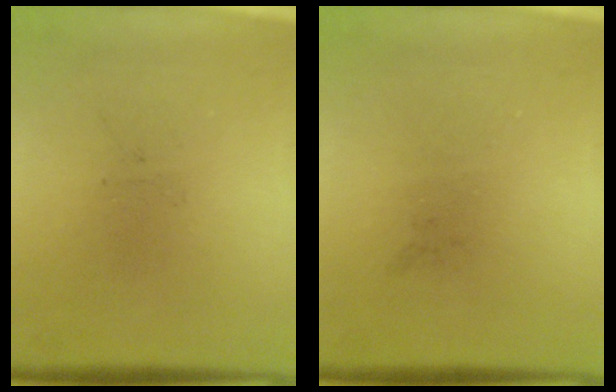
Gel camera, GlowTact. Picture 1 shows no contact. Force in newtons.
{"total": 0.0}